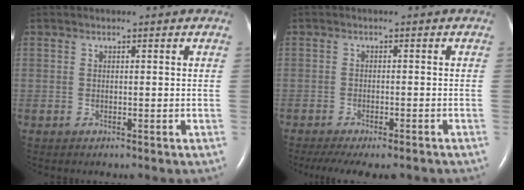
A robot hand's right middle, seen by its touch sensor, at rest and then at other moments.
{"total": 10.6, "force": [-8.6, 2.9, 5.5], "torque": [-0.090, -0.011, -0.116]}